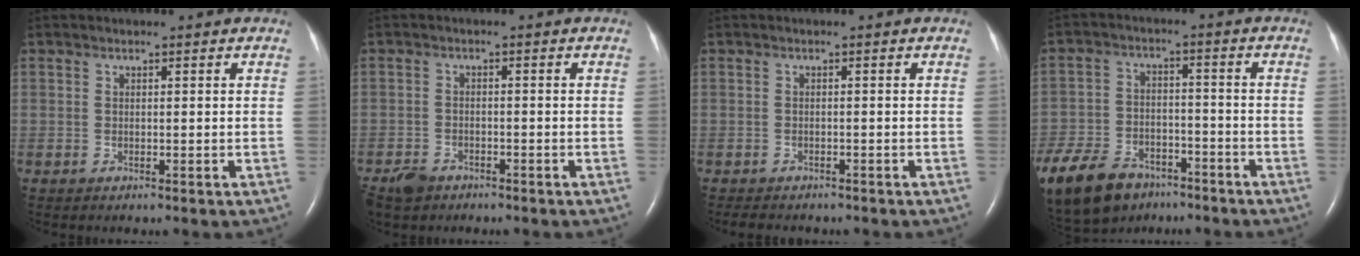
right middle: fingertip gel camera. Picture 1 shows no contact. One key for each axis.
{"total": 3.8, "fx": -2.9, "fy": 2.2, "fz": 1.1, "tx": -0.030, "ty": -0.001, "tz": -0.048}
{"total": 5.0, "fx": -4.2, "fy": 1.8, "fz": 1.9, "tx": -0.031, "ty": -0.007, "tz": -0.053}
{"total": 18.5, "fx": -12.7, "fy": 10.4, "fz": 8.6, "tx": -0.244, "ty": -0.019, "tz": -0.206}